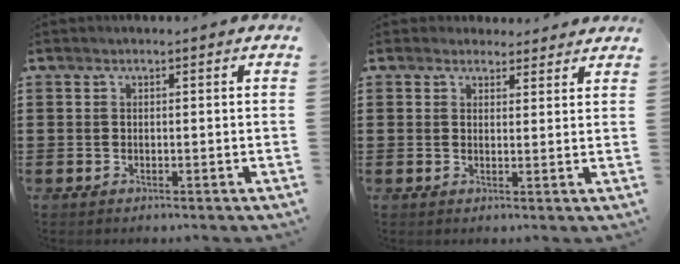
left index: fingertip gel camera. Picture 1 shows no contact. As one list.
[{"total": 2.5, "force": [2.3, 1.0, 0.1], "torque": [-0.001, -0.002, 0.043]}]